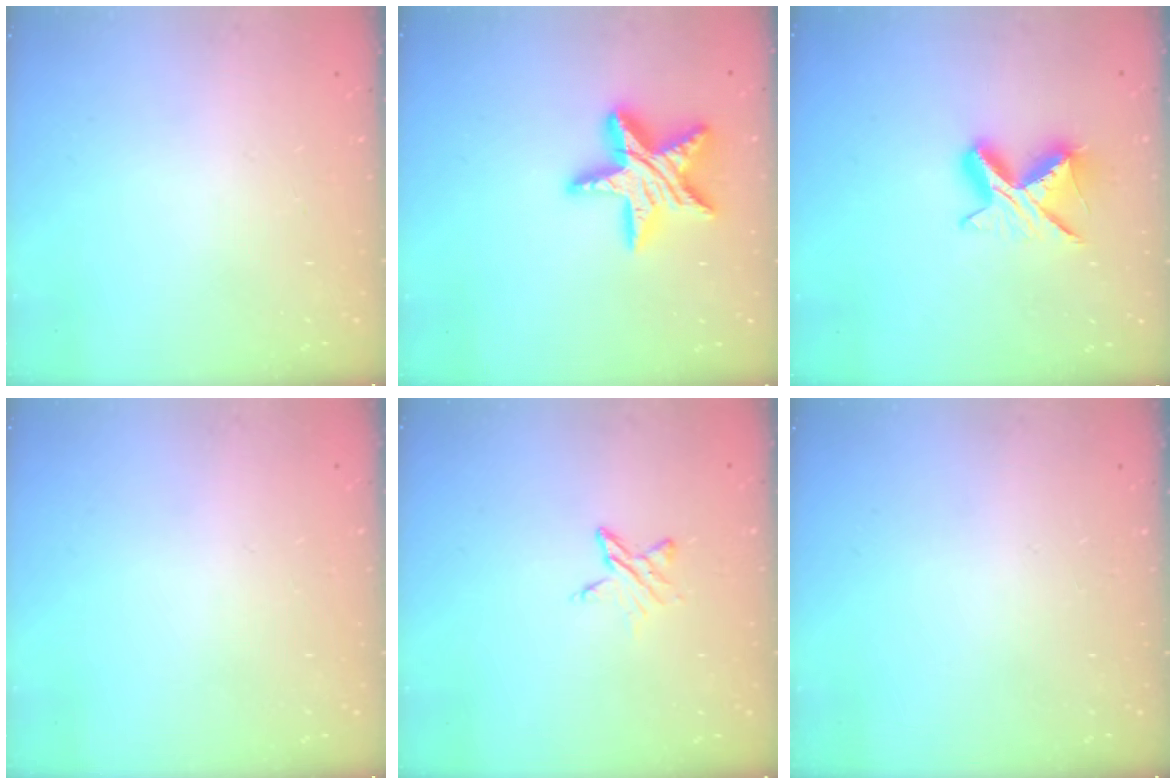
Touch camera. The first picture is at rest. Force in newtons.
{"total": 17.7, "press": 17.6, "slide": 0.9}
{"total": 8.7, "press": 8.6, "slide": 0.6}
{"total": 0.0}
{"total": 4.8, "press": 4.8, "slide": 0.5}
{"total": 0.0}